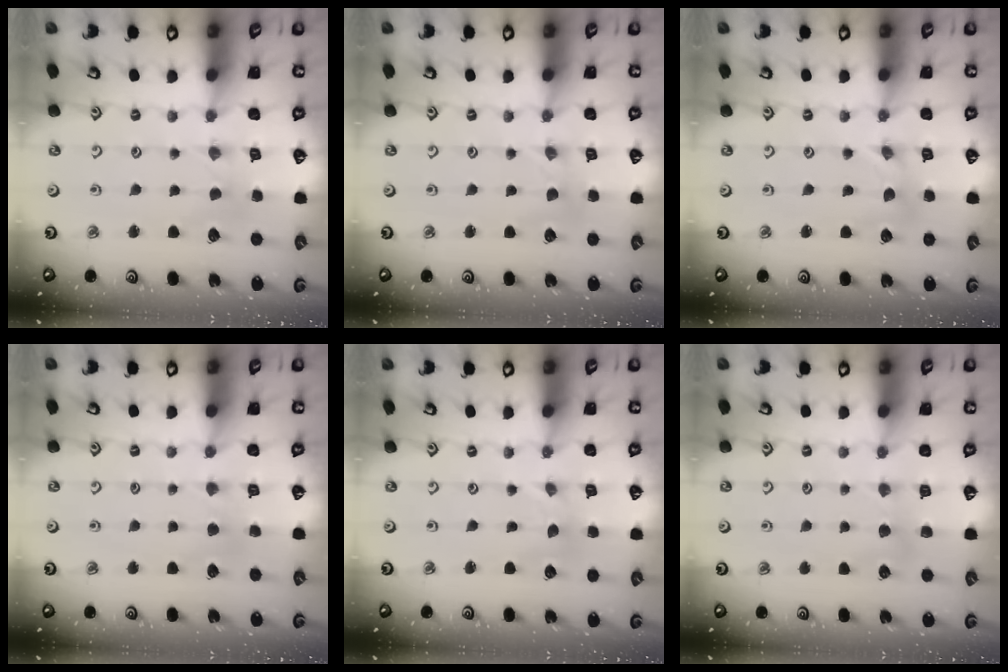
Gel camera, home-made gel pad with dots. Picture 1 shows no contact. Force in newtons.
{"total": 0.8, "press": 0.8, "slide": 0.2}
{"total": 0.0}
{"total": 3.0, "press": 2.9, "slide": 0.5}
{"total": 0.0}
{"total": 3.5, "press": 3.4, "slide": 0.6}